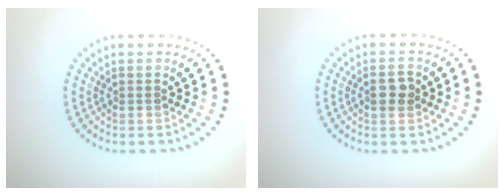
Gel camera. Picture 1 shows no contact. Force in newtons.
{"total": 2.0, "press": 2.0, "slide": 0.2}